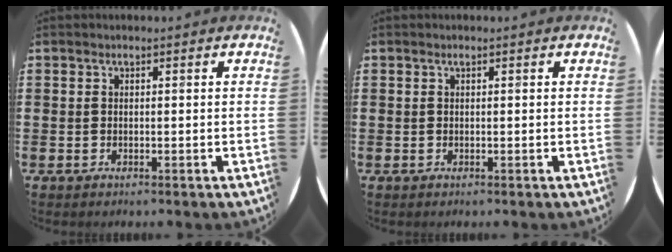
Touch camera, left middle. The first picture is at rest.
{"total": 0.0}